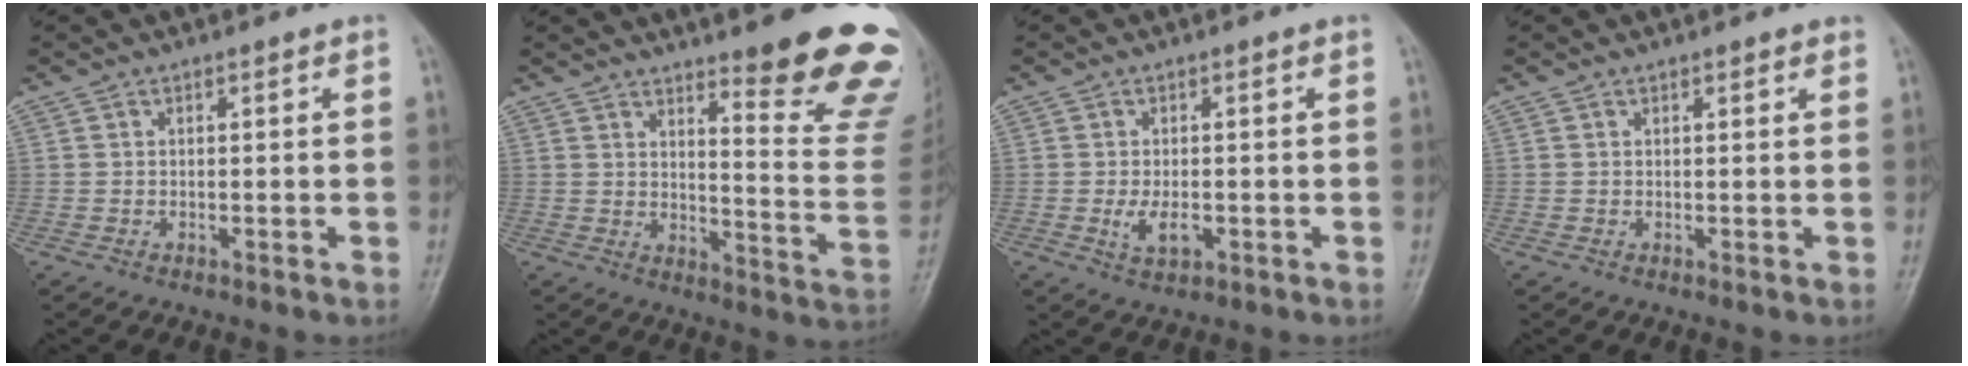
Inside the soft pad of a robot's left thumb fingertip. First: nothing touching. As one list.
[{"total": 17.2, "force": [12.4, 2.3, 11.6], "torque": [-0.111, -0.107, 0.161]}, {"total": 3.8, "force": [-0.8, 2.0, 3.1], "torque": [-0.055, -0.004, -0.010]}, {"total": 1.2, "force": [0.9, 0.4, 0.6], "torque": [-0.005, -0.001, 0.009]}]